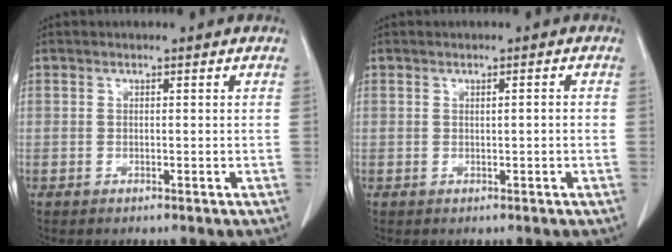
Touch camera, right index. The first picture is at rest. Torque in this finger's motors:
{"motor_torque": [-0.02, -0.07, 0.02, -0.01]}